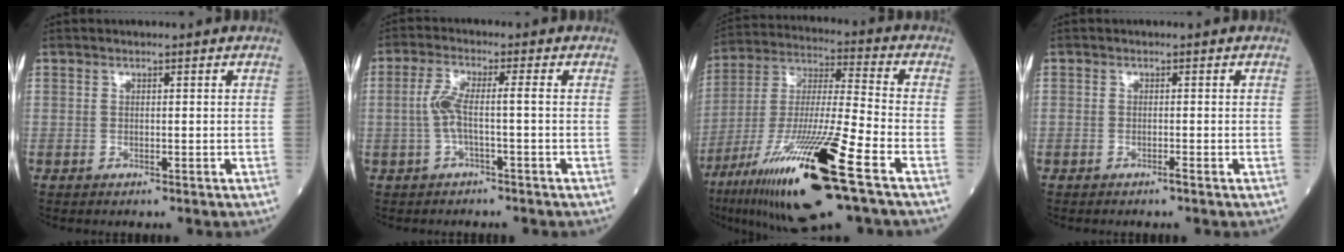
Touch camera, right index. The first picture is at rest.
{"total": 4.3, "force": [-0.7, 0.4, 4.3], "torque": [-0.098, 0.015, -0.015]}
{"total": 22.3, "force": [-11.5, 1.4, 19.1], "torque": [-0.356, -0.048, -0.206]}
{"total": 0.7, "force": [-0.6, -0.1, 0.4], "torque": [-0.007, 0.000, -0.012]}